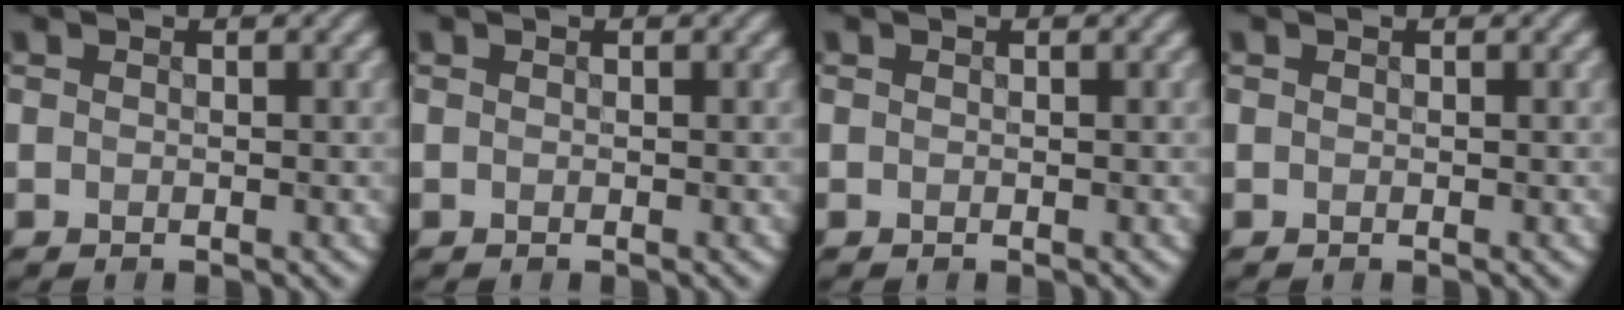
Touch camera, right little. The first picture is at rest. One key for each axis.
{"total": 0.0}
{"total": 0.0}
{"total": 0.0}